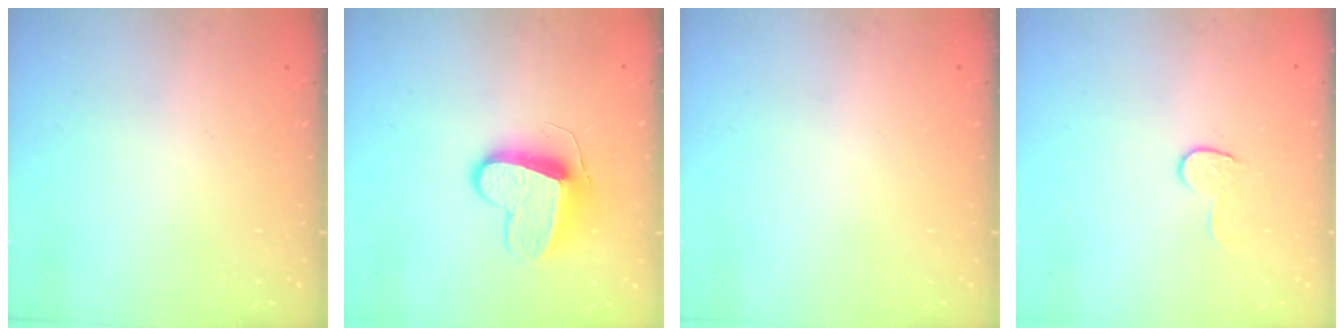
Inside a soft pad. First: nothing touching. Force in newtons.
{"total": 9.9, "press": 9.9, "slide": 0.0}
{"total": 0.0}
{"total": 5.9, "press": 5.9, "slide": 0.5}